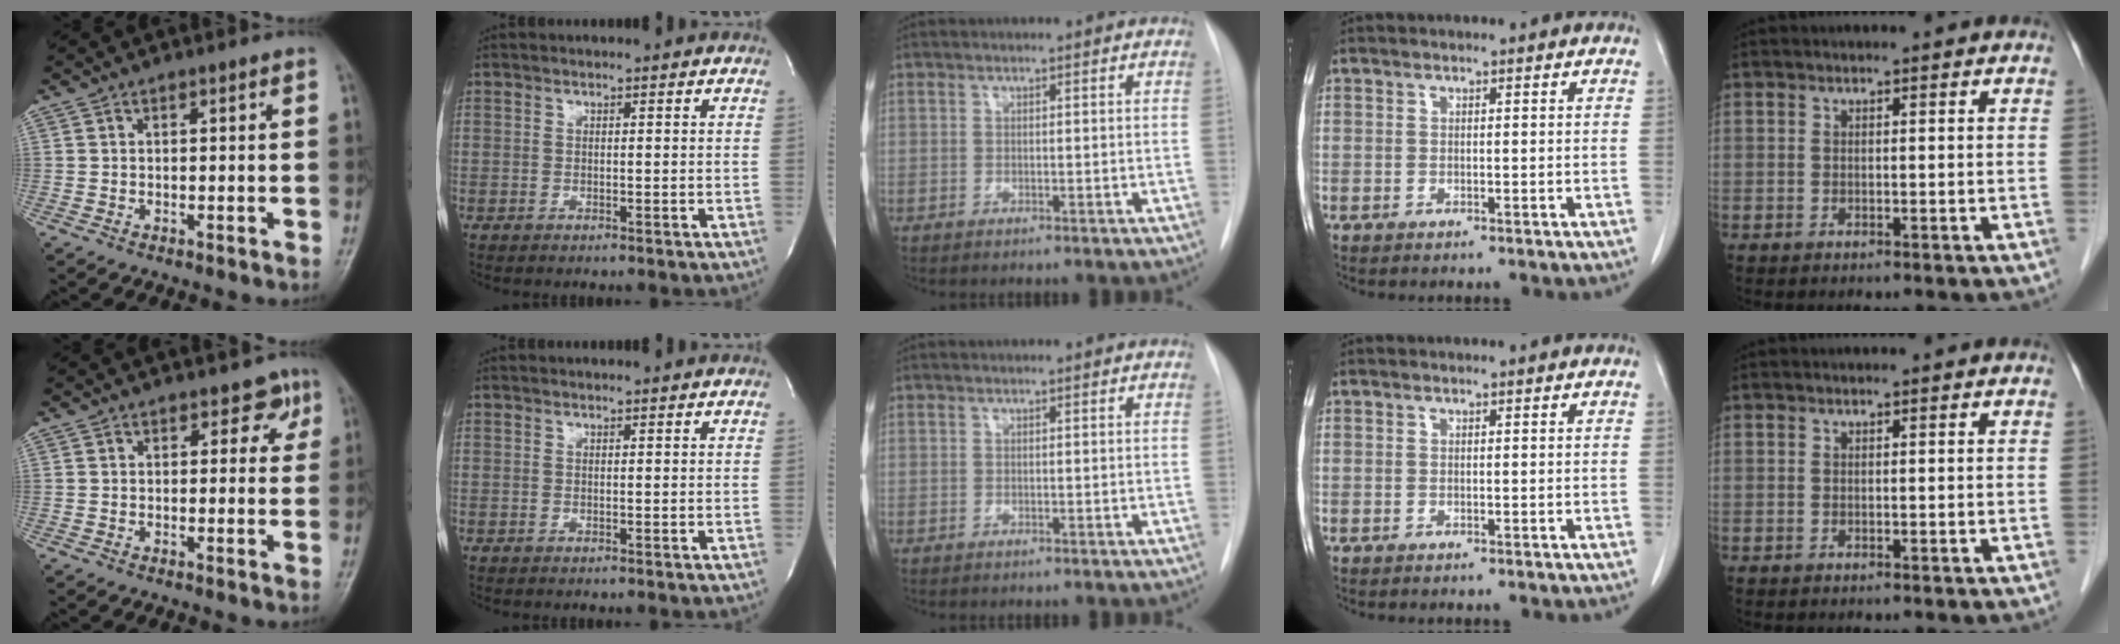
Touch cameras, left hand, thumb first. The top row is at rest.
{"thumb": {"total": 3.1, "force": [1.6, 2.2, 1.3], "torque": [0.017, -0.004, 0.014]}, "index": {"total": 1.6, "force": [1.6, -0.1, 0.3], "torque": [-0.010, 0.007, 0.018]}}